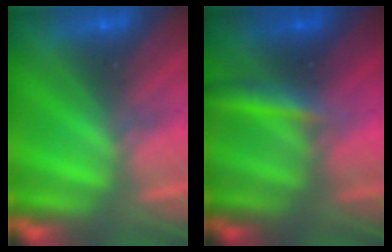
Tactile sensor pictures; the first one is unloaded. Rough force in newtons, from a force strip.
{"total": 2.7}